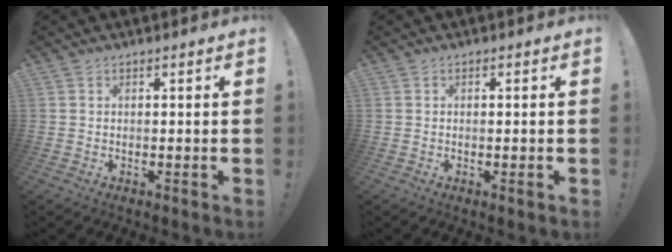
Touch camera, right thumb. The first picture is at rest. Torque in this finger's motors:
{"motor_torque": [-0.08, 0.02, -0.11, -0.03, -0.02]}